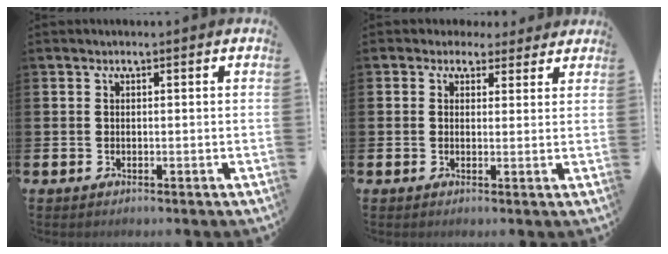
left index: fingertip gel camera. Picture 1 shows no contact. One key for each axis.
{"total": 2.6, "fx": 2.0, "fy": 1.7, "fz": -0.1, "tx": -0.001, "ty": -0.005, "tz": 0.032}